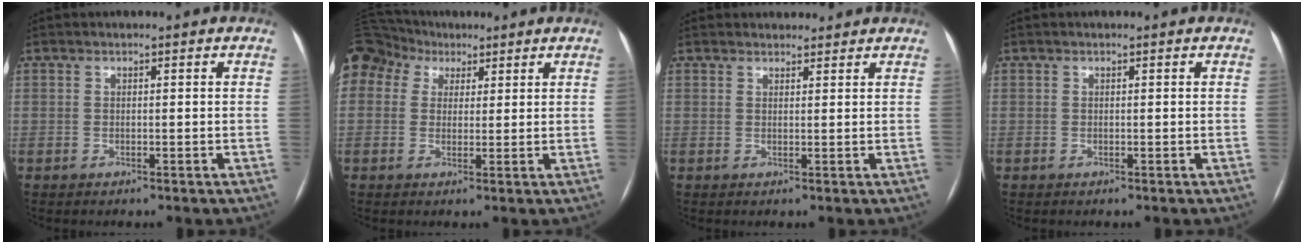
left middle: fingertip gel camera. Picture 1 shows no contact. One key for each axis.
{"total": 15.1, "fx": 7.7, "fy": 11.6, "fz": 5.7, "tx": -0.178, "ty": 0.084, "tz": 0.148}
{"total": 3.4, "fx": 3.2, "fy": 1.1, "fz": 0.3, "tx": -0.002, "ty": 0.020, "tz": 0.044}
{"total": 0.0}